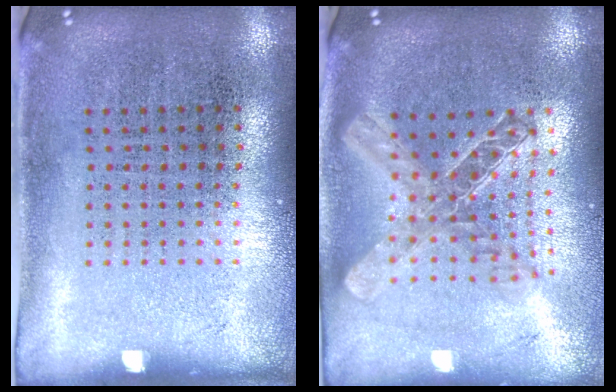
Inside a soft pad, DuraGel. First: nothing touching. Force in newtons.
{"total": 2.0, "press": 1.7, "slide": 1.1}